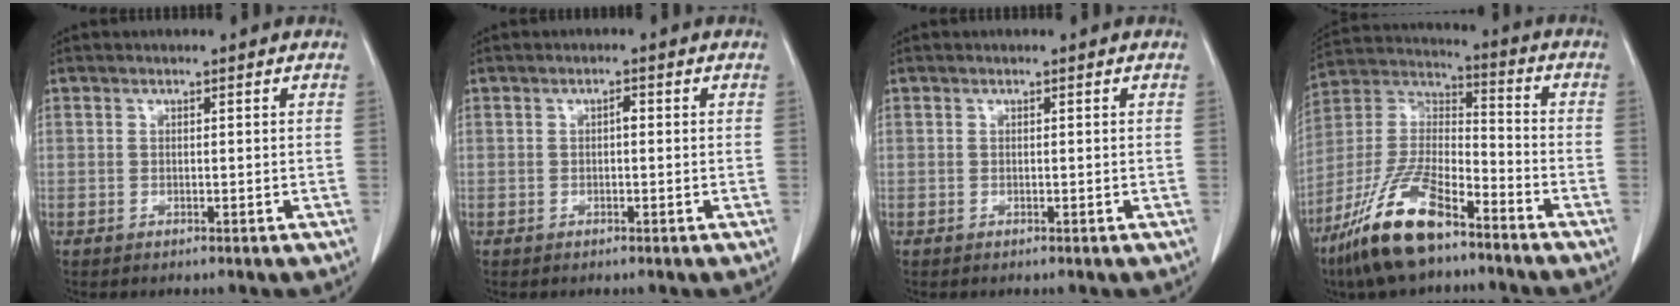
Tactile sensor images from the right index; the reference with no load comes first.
{"total": 0.9, "force": [0.0, 0.4, 0.8], "torque": [-0.014, 0.003, -0.001]}
{"total": 0.0}
{"total": 15.7, "force": [-10.7, 4.6, 10.5], "torque": [-0.221, -0.001, -0.201]}